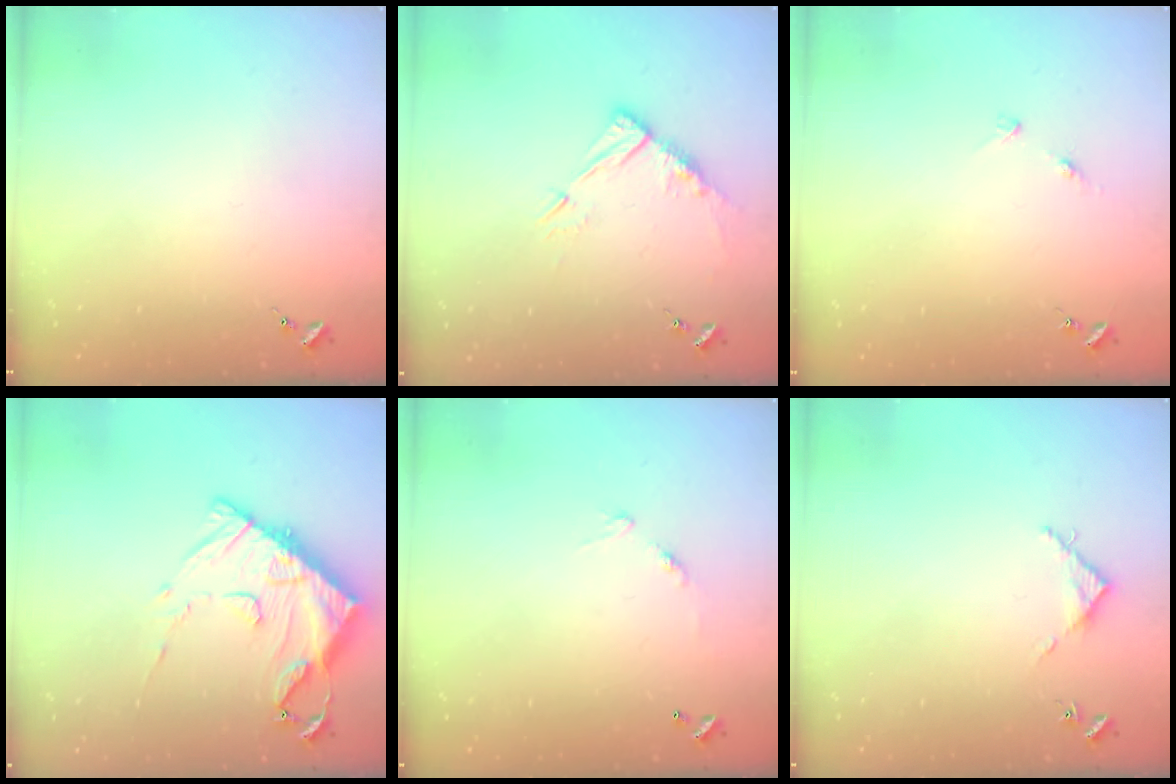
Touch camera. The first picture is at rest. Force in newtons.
{"total": 10.2, "press": 10.1, "slide": 0.9}
{"total": 5.1, "press": 5.1, "slide": 0.6}
{"total": 16.0, "press": 16.0, "slide": 1.2}
{"total": 7.0, "press": 7.0, "slide": 0.5}
{"total": 3.6, "press": 3.6, "slide": 0.3}